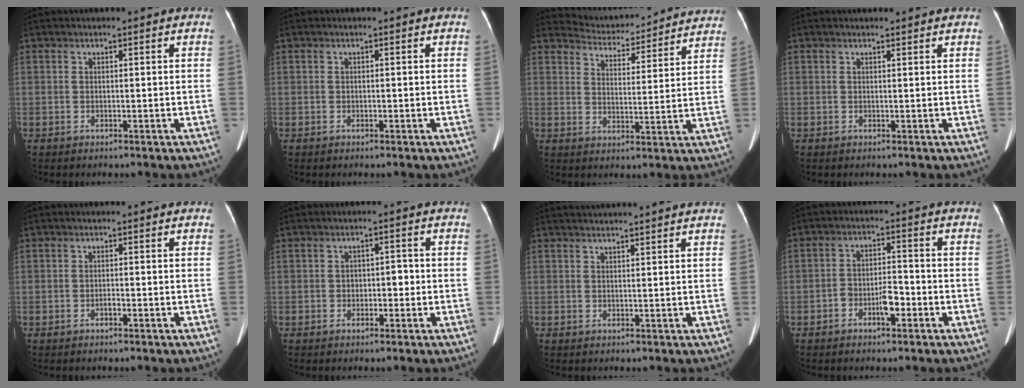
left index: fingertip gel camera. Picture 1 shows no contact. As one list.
[{"total": 0.0}, {"total": 16.2, "force": [15.7, 3.3, 2.4], "torque": [-0.021, -0.002, 0.196]}, {"total": 2.0, "force": [1.9, 0.2, 0.5], "torque": [-0.011, 0.009, 0.022]}, {"total": 0.7, "force": [-0.6, 0.2, 0.3], "torque": [-0.007, -0.001, -0.012]}, {"total": 2.3, "force": [-0.6, 1.5, 1.6], "torque": [-0.020, 0.009, -0.010]}, {"total": 7.0, "force": [6.5, -0.8, 2.5], "torque": [-0.031, 0.031, 0.077]}, {"total": 4.1, "force": [-2.3, 1.5, 3.0], "torque": [-0.057, 0.008, -0.041]}]